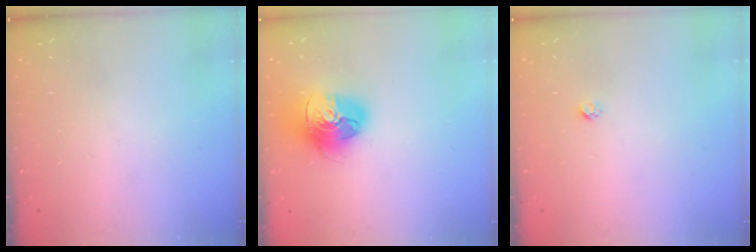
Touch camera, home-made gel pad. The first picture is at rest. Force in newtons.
{"total": 15.3, "press": 15.3, "slide": 1.5}
{"total": 1.9, "press": 1.9, "slide": 0.1}